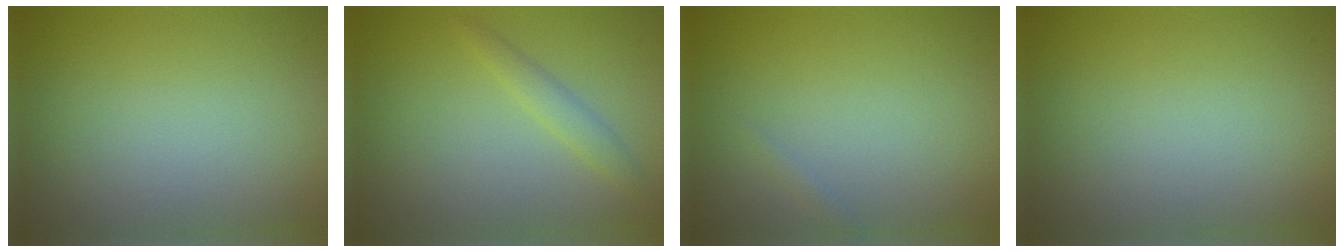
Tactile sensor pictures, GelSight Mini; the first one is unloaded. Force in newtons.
{"total": 1.6, "press": 1.6, "slide": 0.1}
{"total": 0.6, "press": 0.6, "slide": 0.0}
{"total": 0.0}